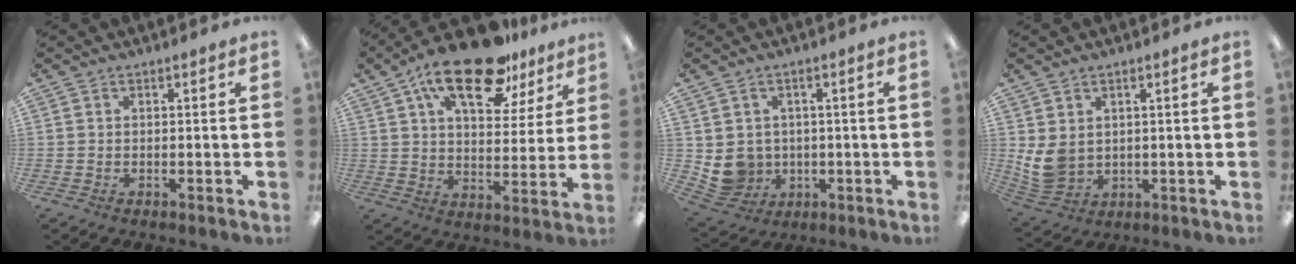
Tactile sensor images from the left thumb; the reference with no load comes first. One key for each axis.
{"total": 19.5, "fx": 12.8, "fy": 8.5, "fz": 12.1, "tx": -0.203, "ty": -0.056, "tz": 0.215}
{"total": 6.5, "fx": 0.5, "fy": 6.3, "fz": 1.5, "tx": -0.058, "ty": -0.002, "tz": 0.018}
{"total": 7.3, "fx": 1.8, "fy": 5.5, "fz": 4.4, "tx": -0.100, "ty": -0.007, "tz": 0.037}